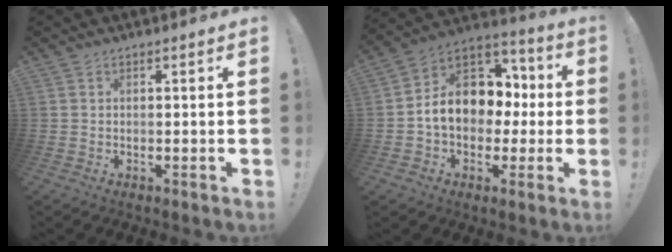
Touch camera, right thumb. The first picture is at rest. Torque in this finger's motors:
{"motor_torque": [2.19, 2.32, 1.44, -0.36, 0.07]}